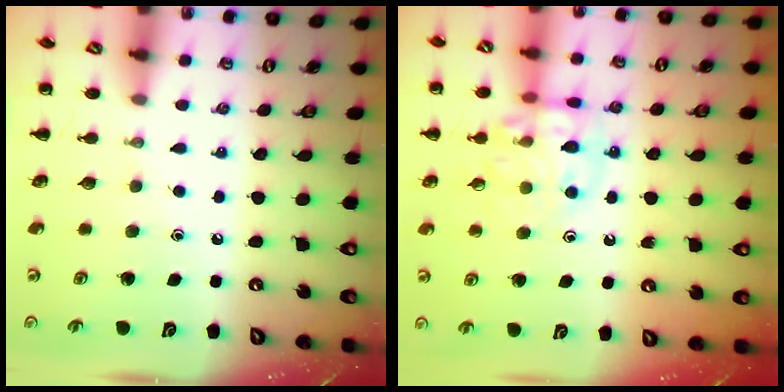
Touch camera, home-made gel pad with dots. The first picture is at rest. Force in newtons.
{"total": 11.6, "press": 11.5, "slide": 1.6}